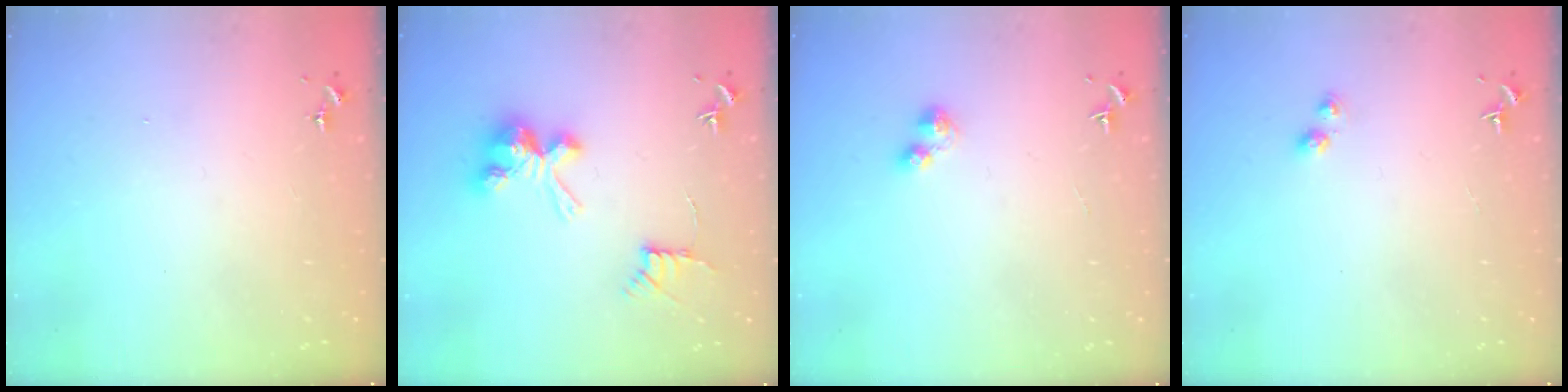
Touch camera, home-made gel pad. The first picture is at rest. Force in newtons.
{"total": 12.0, "press": 11.9, "slide": 0.7}
{"total": 4.4, "press": 4.4, "slide": 0.3}
{"total": 3.3, "press": 3.2, "slide": 0.6}